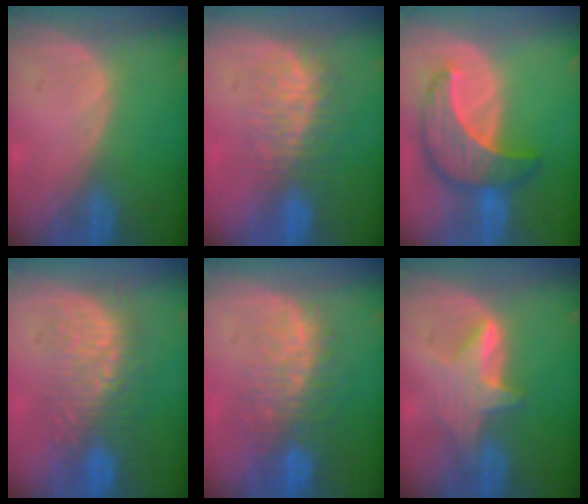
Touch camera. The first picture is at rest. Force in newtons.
{"total": 8.0, "press": 7.4, "slide": 3.1}
{"total": 9.1, "press": 9.1, "slide": 0.7}
{"total": 8.9, "press": 8.7, "slide": 1.9}
{"total": 10.1, "press": 8.6, "slide": 5.3}
{"total": 5.6, "press": 5.6, "slide": 0.4}